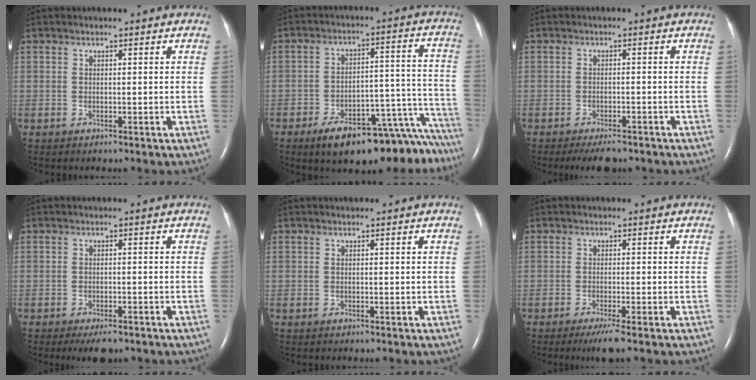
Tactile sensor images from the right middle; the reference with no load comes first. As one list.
[{"total": 20.2, "force": [-17.1, 4.8, 9.6], "torque": [-0.034, 0.049, -0.229]}, {"total": 4.3, "force": [-3.5, 1.4, 2.1], "torque": [-0.031, -0.005, -0.050]}, {"total": 3.8, "force": [-2.8, 1.3, 2.2], "torque": [-0.032, -0.005, -0.038]}, {"total": 0.0}, {"total": 3.1, "force": [-2.0, -0.2, 2.3], "torque": [-0.043, -0.011, -0.037]}]